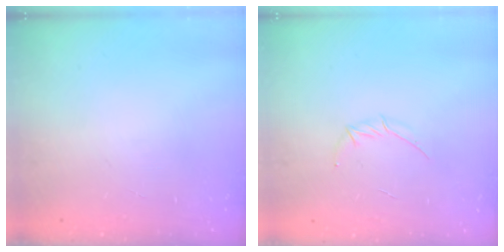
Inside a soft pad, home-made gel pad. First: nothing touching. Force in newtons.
{"total": 3.7, "press": 3.6, "slide": 0.9}